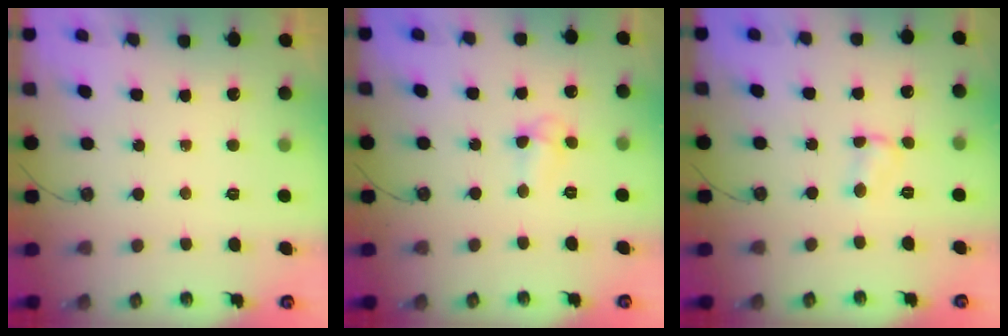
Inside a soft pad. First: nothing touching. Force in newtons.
{"total": 3.5, "press": 3.5, "slide": 0.3}
{"total": 3.3, "press": 3.3, "slide": 0.5}